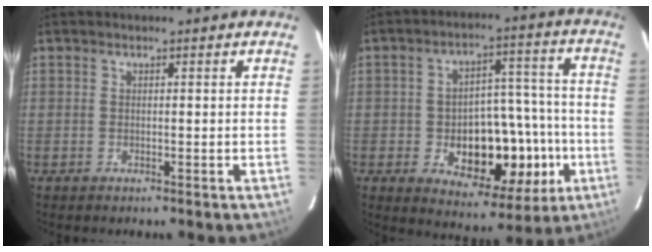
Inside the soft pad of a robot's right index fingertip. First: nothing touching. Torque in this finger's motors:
{"motor_torque": [1.16, -0.98, 0.29, 0.07]}